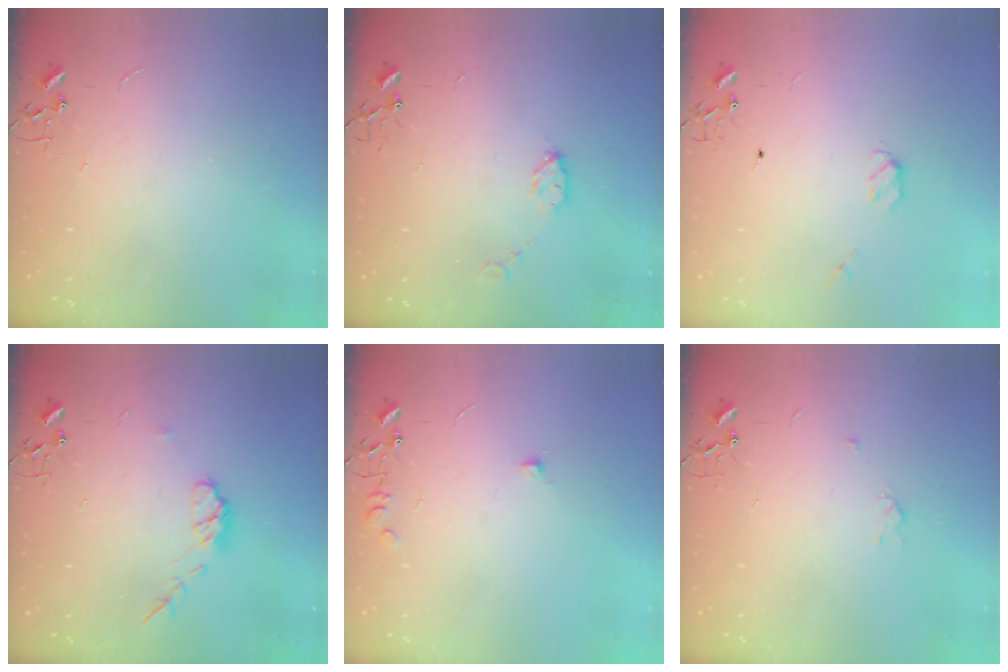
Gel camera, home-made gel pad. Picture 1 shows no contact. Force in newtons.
{"total": 5.1, "press": 5.1, "slide": 0.5}
{"total": 3.7, "press": 3.7, "slide": 0.6}
{"total": 7.4, "press": 7.4, "slide": 0.4}
{"total": 6.5, "press": 6.5, "slide": 0.7}
{"total": 3.1, "press": 3.0, "slide": 0.5}